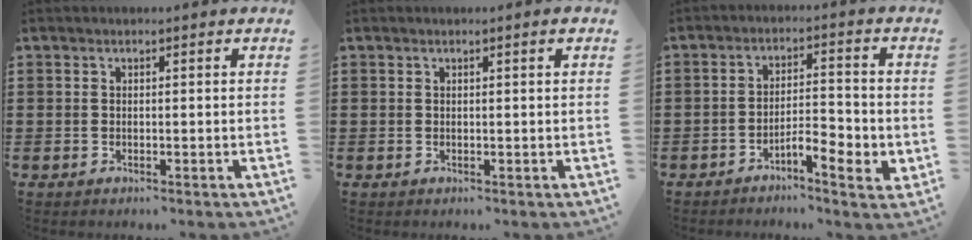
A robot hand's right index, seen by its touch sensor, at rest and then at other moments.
{"total": 0.7, "force": [0.2, -0.1, 0.6], "torque": [-0.010, 0.000, 0.003]}
{"total": 5.2, "force": [-3.1, 1.4, 4.0], "torque": [-0.066, 0.008, -0.056]}